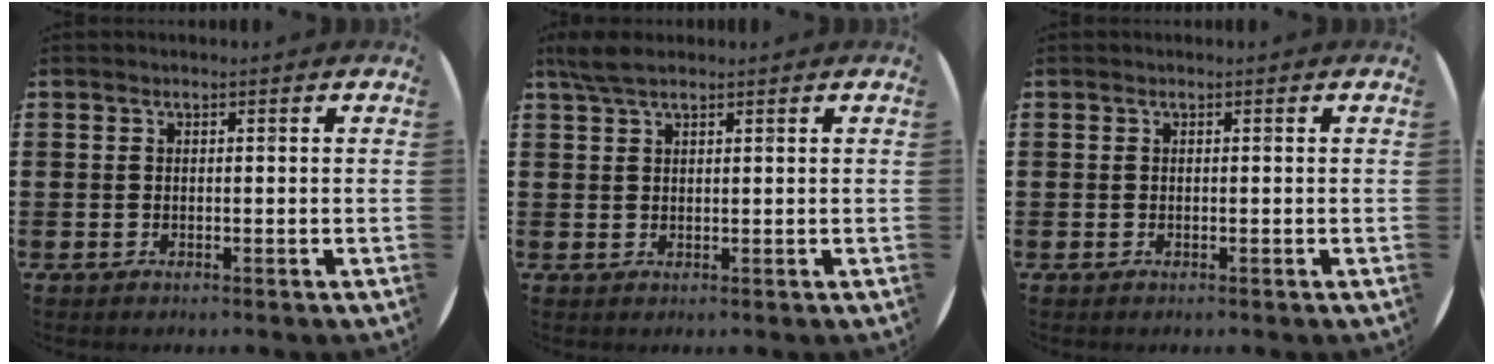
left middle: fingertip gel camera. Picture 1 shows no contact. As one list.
[{"total": 3.1, "force": [2.3, 0.9, 1.9], "torque": [-0.042, 0.006, 0.041]}, {"total": 0.0}]